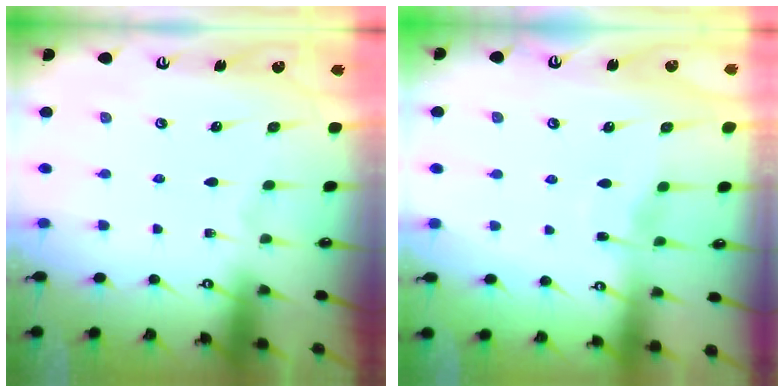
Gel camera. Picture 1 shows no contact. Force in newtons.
{"total": 4.6, "press": 4.6, "slide": 0.3}